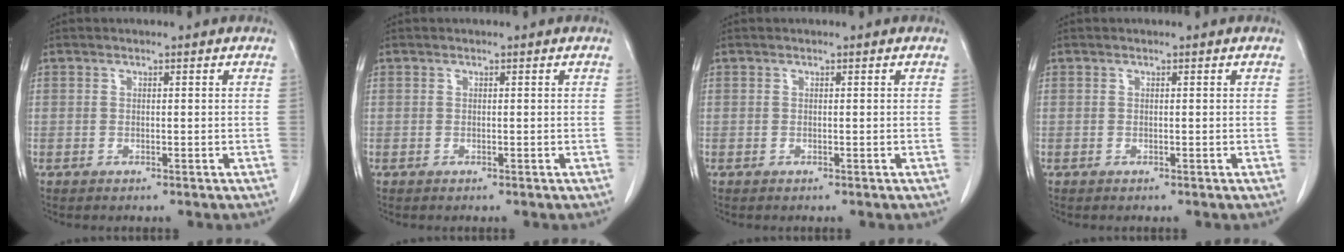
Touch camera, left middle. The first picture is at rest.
{"total": 0.0}
{"total": 0.0}
{"total": 0.0}